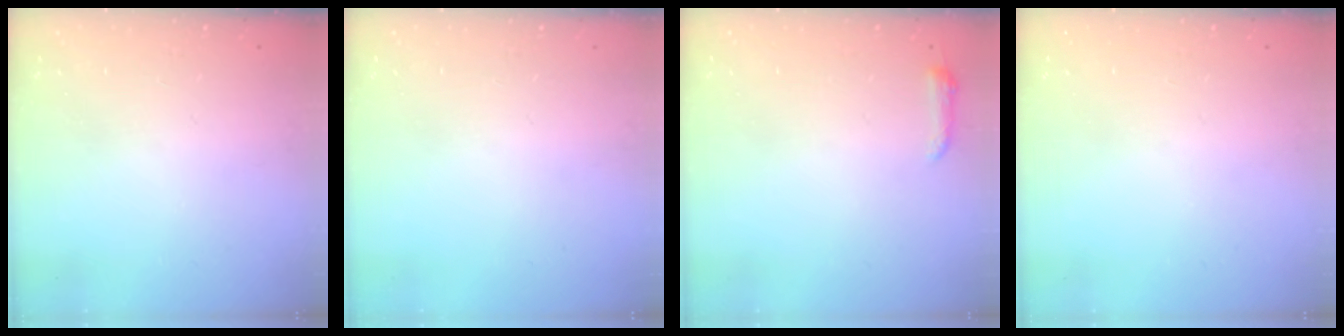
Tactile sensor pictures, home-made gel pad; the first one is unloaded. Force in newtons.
{"total": 0.0}
{"total": 3.7, "press": 3.7, "slide": 0.7}
{"total": 0.0}